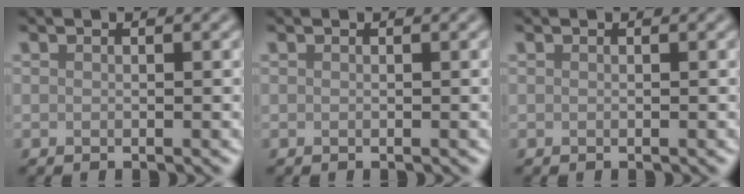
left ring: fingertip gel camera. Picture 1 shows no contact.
{"total": 0.0}
{"total": 0.0}